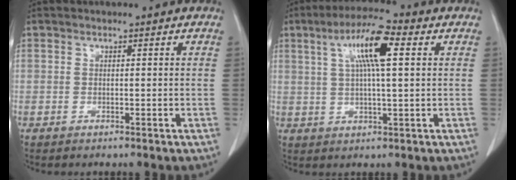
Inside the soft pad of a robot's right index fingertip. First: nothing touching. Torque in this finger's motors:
{"motor_torque": [1.42, 0.65, 0.28, 0.13]}